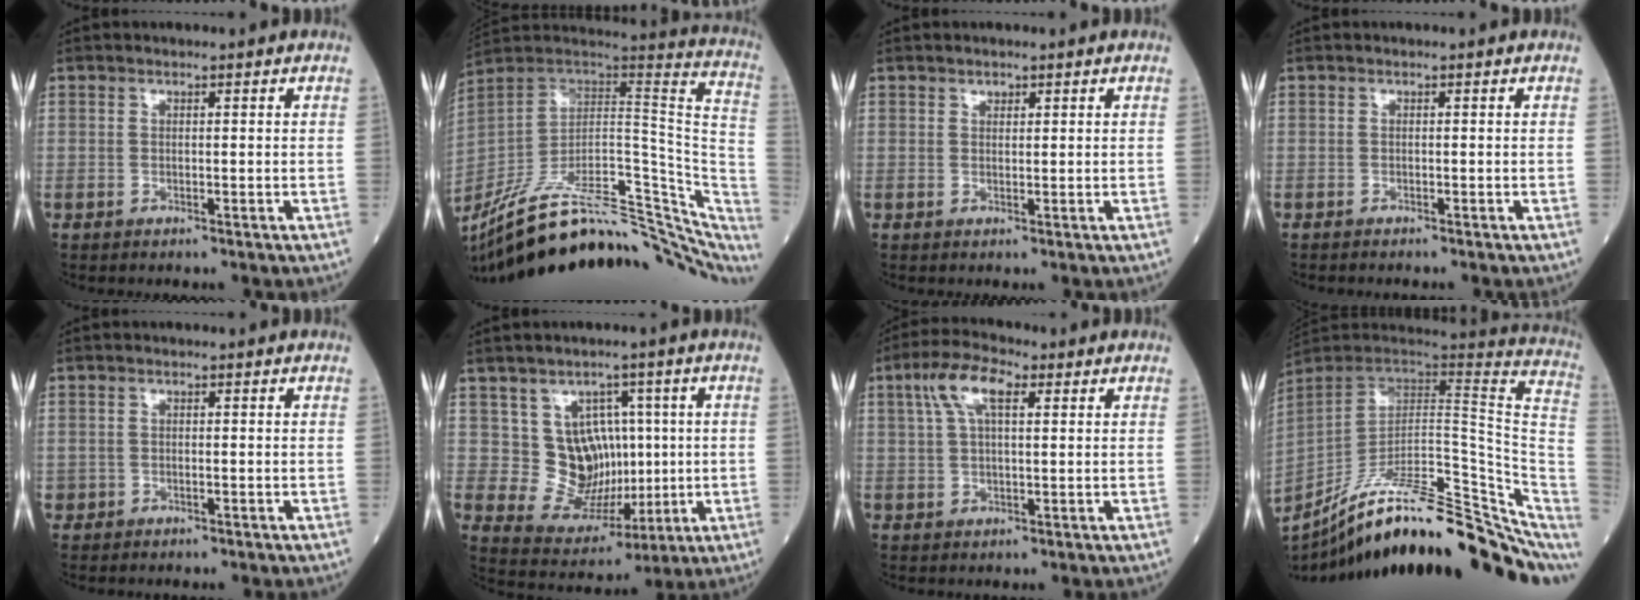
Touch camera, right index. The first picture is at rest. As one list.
[{"total": 31.6, "force": [-23.8, 9.1, 18.7], "torque": [-0.223, 0.001, -0.338]}, {"total": 0.7, "force": [0.5, 0.4, 0.2], "torque": [-0.001, -0.003, 0.007]}, {"total": 1.2, "force": [-1.1, -0.1, 0.5], "torque": [-0.006, 0.000, -0.014]}, {"total": 0.7, "force": [-0.2, 0.6, 0.3], "torque": [-0.006, 0.002, -0.001]}, {"total": 9.3, "force": [1.6, 7.6, 5.1], "torque": [-0.083, 0.015, 0.050]}, {"total": 6.9, "force": [2.9, 2.2, 5.9], "torque": [-0.125, 0.024, 0.053]}, {"total": 28.0, "force": [-21.0, 6.0, 17.6], "torque": [-0.183, 0.004, -0.302]}]